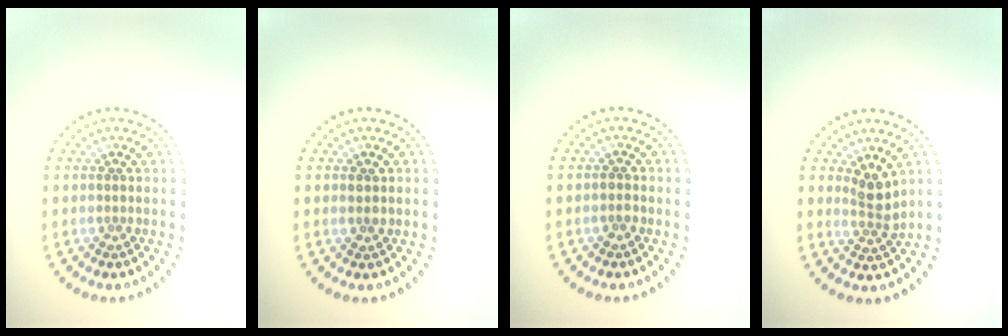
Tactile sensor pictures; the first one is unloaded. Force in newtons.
{"total": 1.1, "press": 1.0, "slide": 0.3}
{"total": 0.8, "press": 0.8, "slide": 0.1}
{"total": 2.4, "press": 1.9, "slide": 1.5}